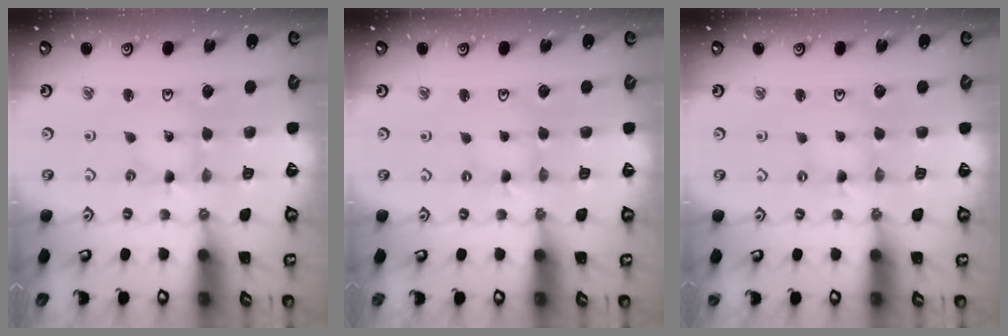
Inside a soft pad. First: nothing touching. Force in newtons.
{"total": 0.0}
{"total": 1.4, "press": 1.4, "slide": 0.2}